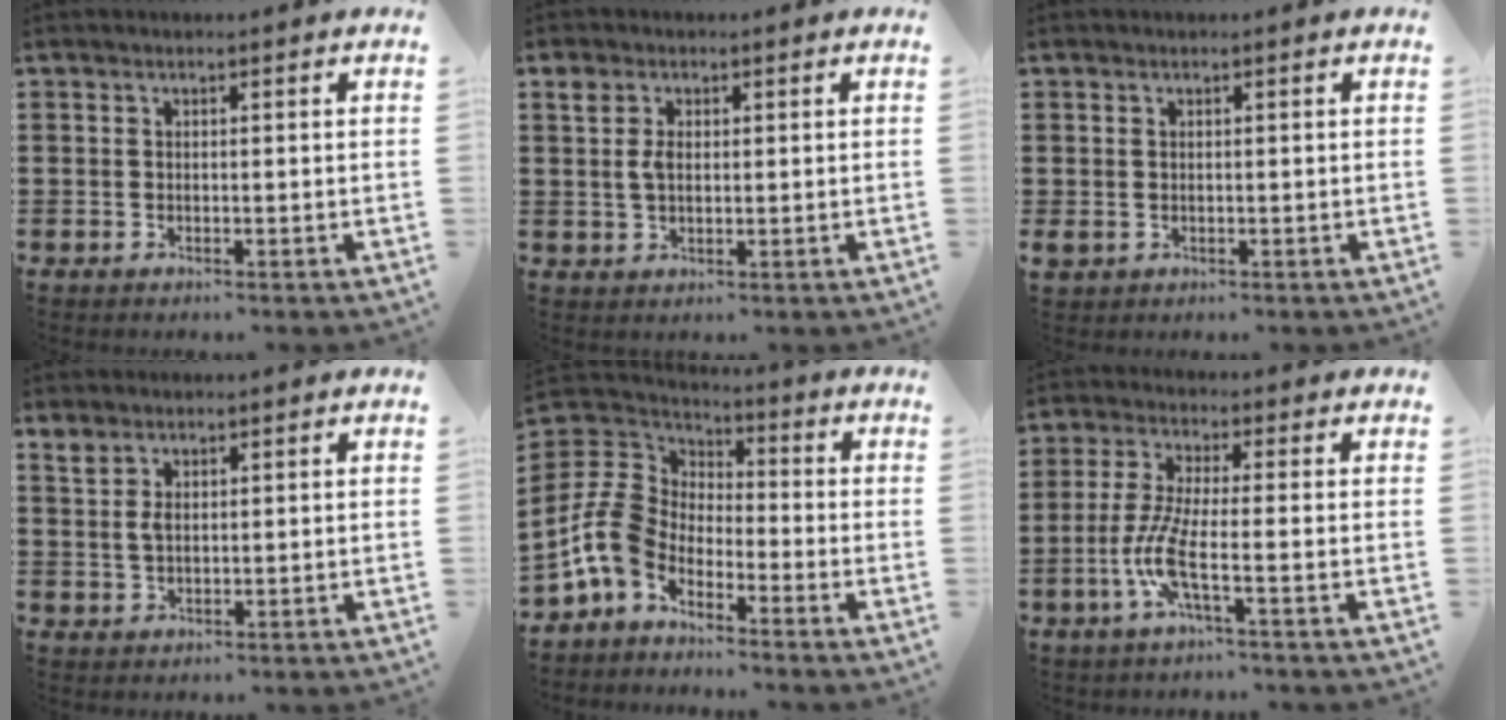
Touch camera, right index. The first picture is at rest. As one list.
[{"total": 2.9, "force": [0.8, 1.9, 2.2], "torque": [-0.049, 0.011, 0.012]}, {"total": 0.7, "force": [-0.1, 0.7, 0.1], "torque": [-0.004, 0.004, -0.004]}, {"total": 2.2, "force": [1.3, 1.1, 1.3], "torque": [-0.031, 0.005, 0.023]}, {"total": 8.7, "force": [-4.0, 5.9, 4.9], "torque": [-0.158, -0.003, -0.091]}, {"total": 7.0, "force": [-2.3, 1.0, 6.5], "torque": [-0.154, -0.018, -0.052]}]